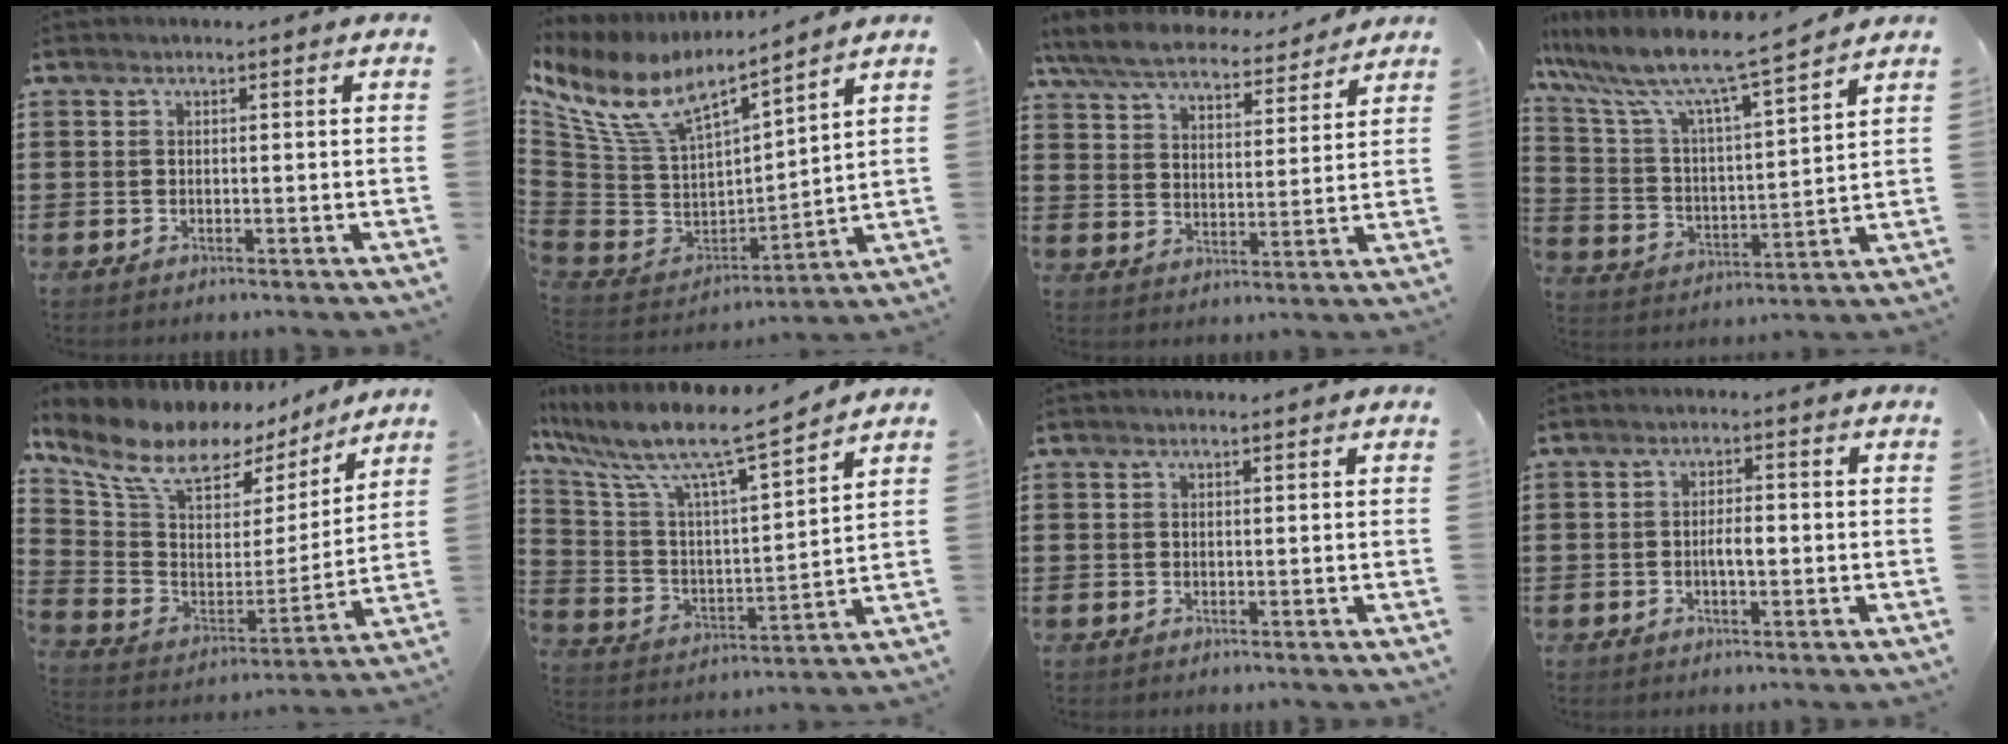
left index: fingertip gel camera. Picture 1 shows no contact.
{"total": 10.1, "force": [6.9, 3.9, 6.2], "torque": [-0.163, -0.047, 0.120]}
{"total": 7.2, "force": [6.8, 0.9, 2.2], "torque": [-0.074, -0.038, 0.119]}
{"total": 8.5, "force": [7.4, 0.1, 4.2], "torque": [-0.115, -0.054, 0.120]}
{"total": 11.8, "force": [9.3, 5.0, 5.4], "torque": [-0.148, -0.056, 0.164]}
{"total": 9.7, "force": [7.9, 0.9, 5.6], "torque": [-0.143, -0.059, 0.126]}
{"total": 0.7, "force": [0.5, 0.1, 0.4], "torque": [-0.008, 0.001, 0.010]}
{"total": 2.8, "force": [-0.3, 0.8, 2.6], "torque": [-0.048, 0.002, -0.006]}